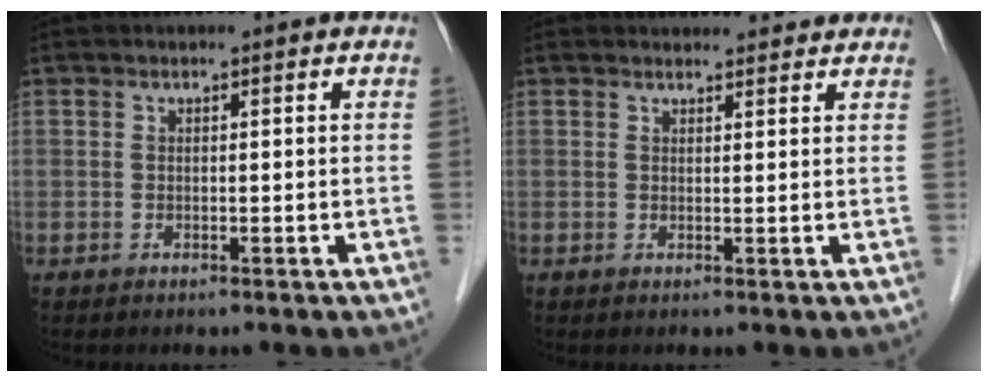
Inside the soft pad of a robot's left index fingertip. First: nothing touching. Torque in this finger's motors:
{"motor_torque": [0.46, -0.56, 0.00, 0.00]}